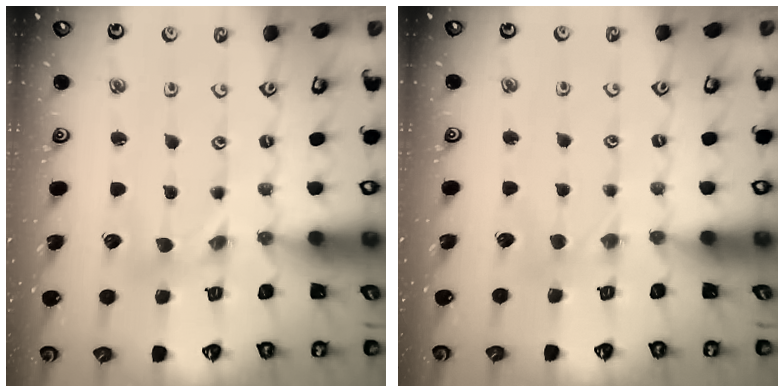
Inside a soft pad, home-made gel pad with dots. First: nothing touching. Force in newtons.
{"total": 2.4, "press": 2.4, "slide": 0.4}